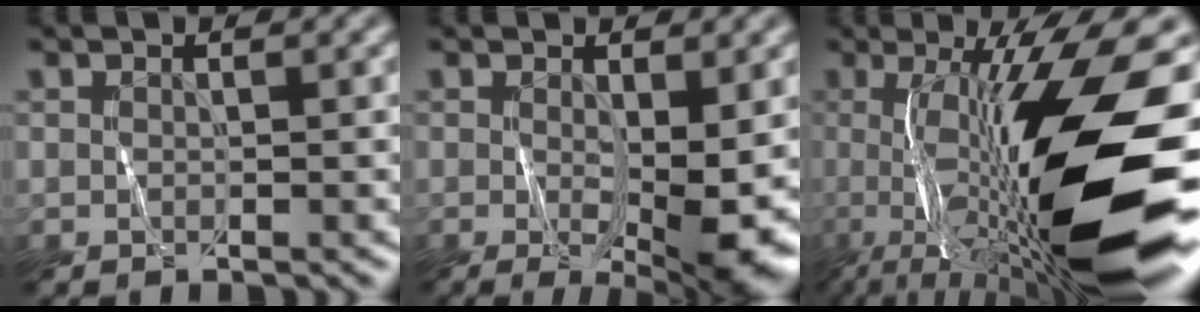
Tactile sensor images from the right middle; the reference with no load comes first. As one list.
[{"total": 6.3, "force": [-0.8, 1.5, 6.1], "torque": [-0.103, -0.020, -0.006]}, {"total": 14.6, "force": [-1.1, 3.5, 14.1], "torque": [-0.226, -0.007, -0.017]}]